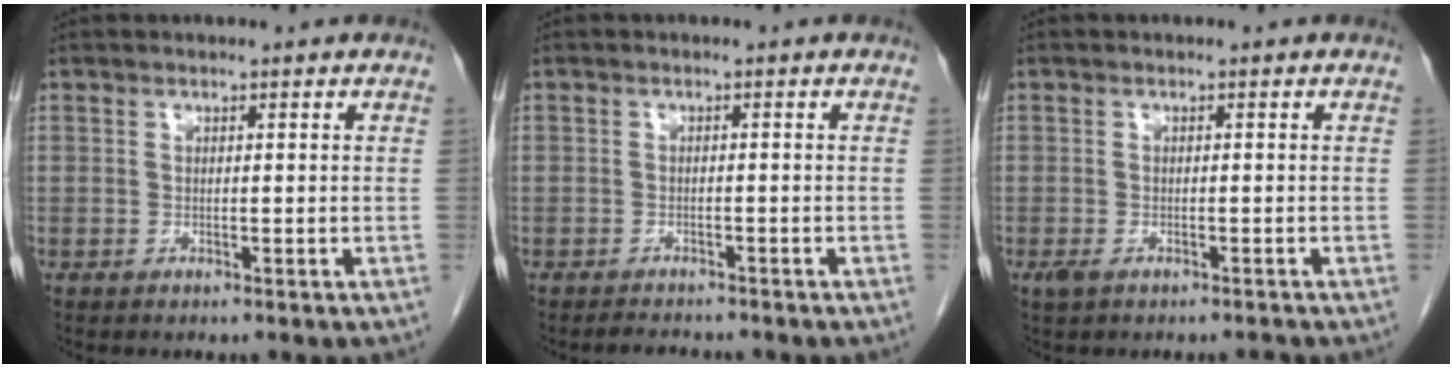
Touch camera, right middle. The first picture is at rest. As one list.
[{"total": 2.1, "force": [-2.1, 0.5, 0.3], "torque": [-0.010, -0.007, -0.030]}, {"total": 2.1, "force": [-1.4, 0.8, 1.3], "torque": [-0.027, -0.004, -0.022]}]